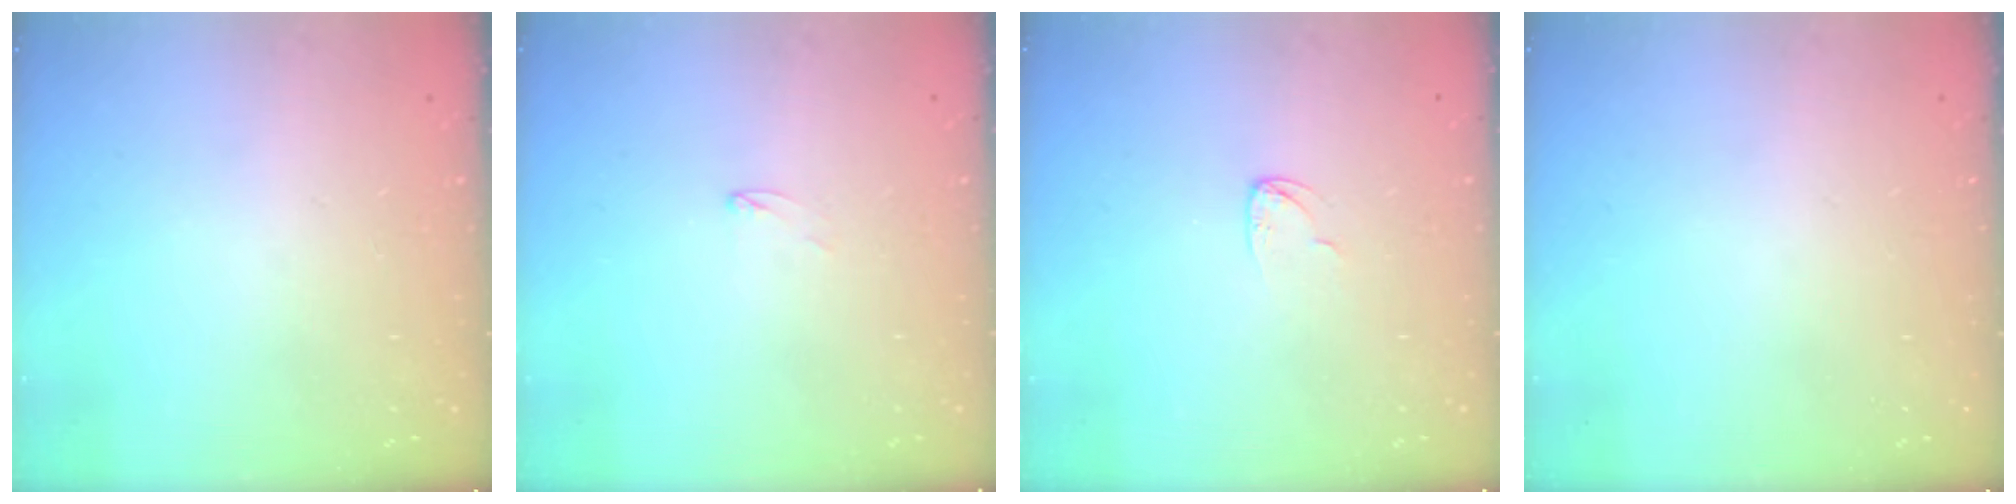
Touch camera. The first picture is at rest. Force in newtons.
{"total": 2.2, "press": 2.2, "slide": 0.2}
{"total": 4.2, "press": 4.2, "slide": 0.2}
{"total": 0.0}